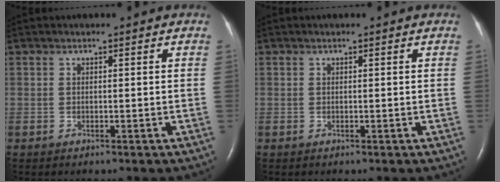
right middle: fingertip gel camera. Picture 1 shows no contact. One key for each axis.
{"total": 0.0}